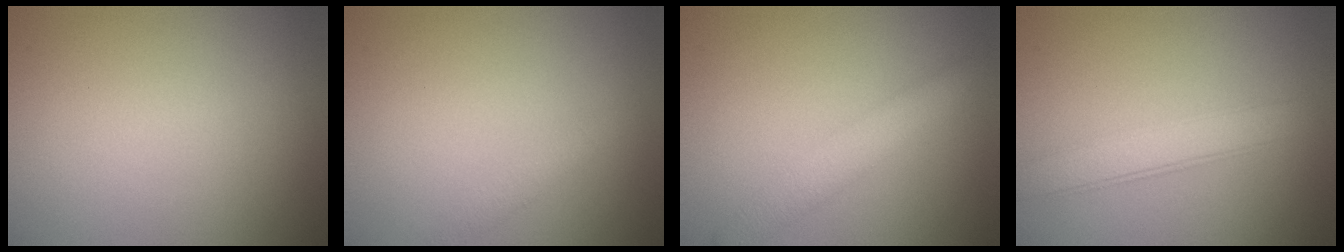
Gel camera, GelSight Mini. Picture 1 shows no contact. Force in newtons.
{"total": 1.3, "press": 1.3, "slide": 0.2}
{"total": 3.0, "press": 3.0, "slide": 0.1}
{"total": 3.4, "press": 3.4, "slide": 0.1}